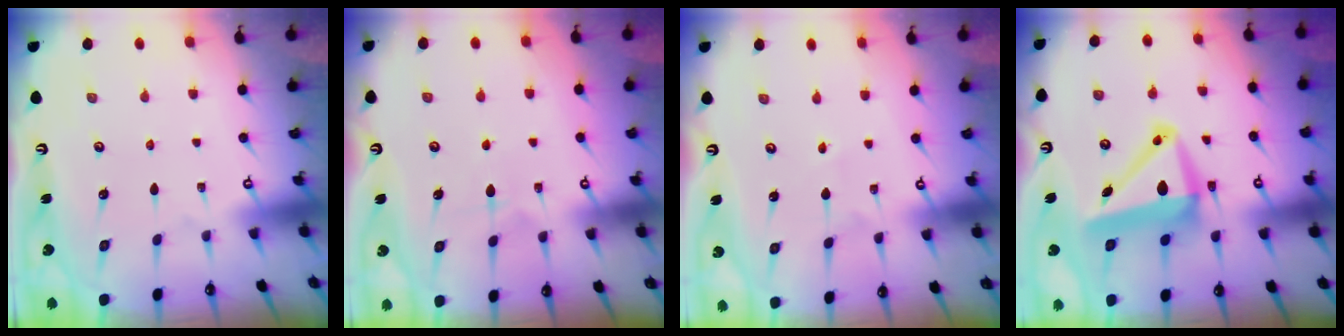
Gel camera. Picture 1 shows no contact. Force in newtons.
{"total": 5.4, "press": 5.4, "slide": 0.7}
{"total": 2.3, "press": 2.2, "slide": 0.7}
{"total": 10.8, "press": 10.5, "slide": 2.3}